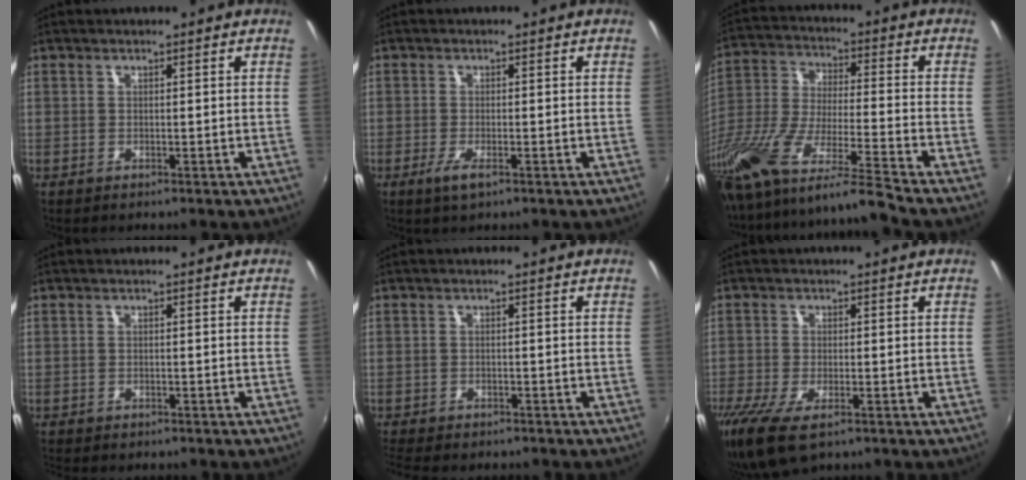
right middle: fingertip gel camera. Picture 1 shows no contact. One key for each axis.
{"total": 3.0, "fx": -1.6, "fy": 0.7, "fz": 2.4, "tx": -0.052, "ty": -0.010, "tz": -0.030}
{"total": 20.9, "fx": -16.1, "fy": 0.0, "fz": 13.3, "tx": -0.240, "ty": -0.061, "tz": -0.299}
{"total": 3.1, "fx": -2.8, "fy": 0.9, "fz": 1.0, "tx": -0.029, "ty": -0.018, "tz": -0.043}
{"total": 7.7, "fx": -6.8, "fy": 1.9, "fz": 2.9, "tx": -0.077, "ty": -0.027, "tz": -0.109}
{"total": 7.9, "fx": -5.2, "fy": 2.8, "fz": 5.2, "tx": -0.122, "ty": -0.033, "tz": -0.094}